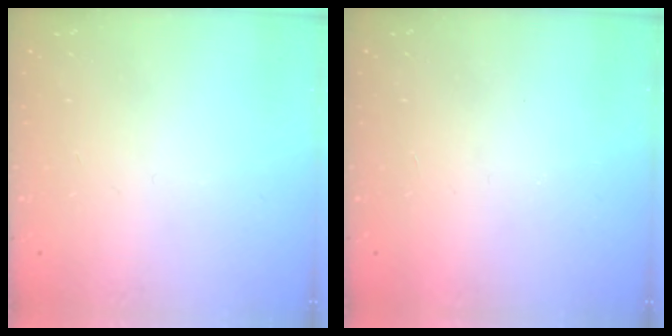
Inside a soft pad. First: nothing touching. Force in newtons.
{"total": 1.7, "press": 1.6, "slide": 0.1}